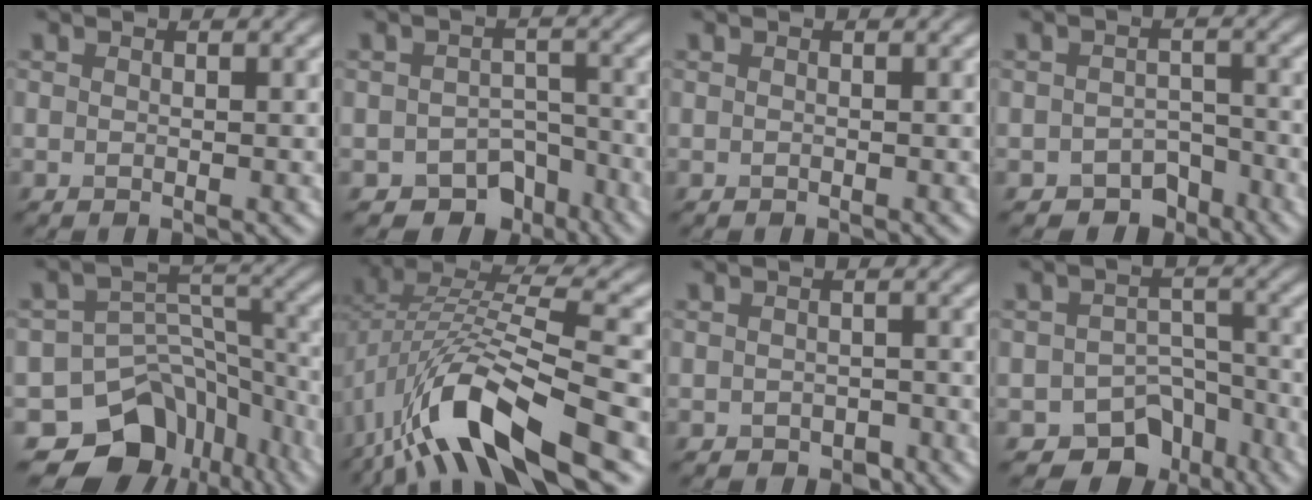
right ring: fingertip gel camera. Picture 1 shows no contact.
{"total": 5.0, "force": [-3.5, 3.2, 1.4], "torque": [0.001, -0.002, -0.046]}
{"total": 0.0}
{"total": 3.3, "force": [-2.5, 2.1, 0.8], "torque": [0.004, -0.002, -0.036]}
{"total": 12.9, "force": [-9.2, 8.4, 3.3], "torque": [-0.049, 0.001, -0.121]}
{"total": 11.3, "force": [-5.1, 3.9, 9.3], "torque": [-0.180, 0.007, -0.102]}
{"total": 1.2, "force": [-0.7, 0.9, 0.1], "torque": [0.004, -0.004, -0.010]}
{"total": 7.1, "force": [-5.2, 4.4, 1.8], "torque": [0.004, -0.008, -0.071]}